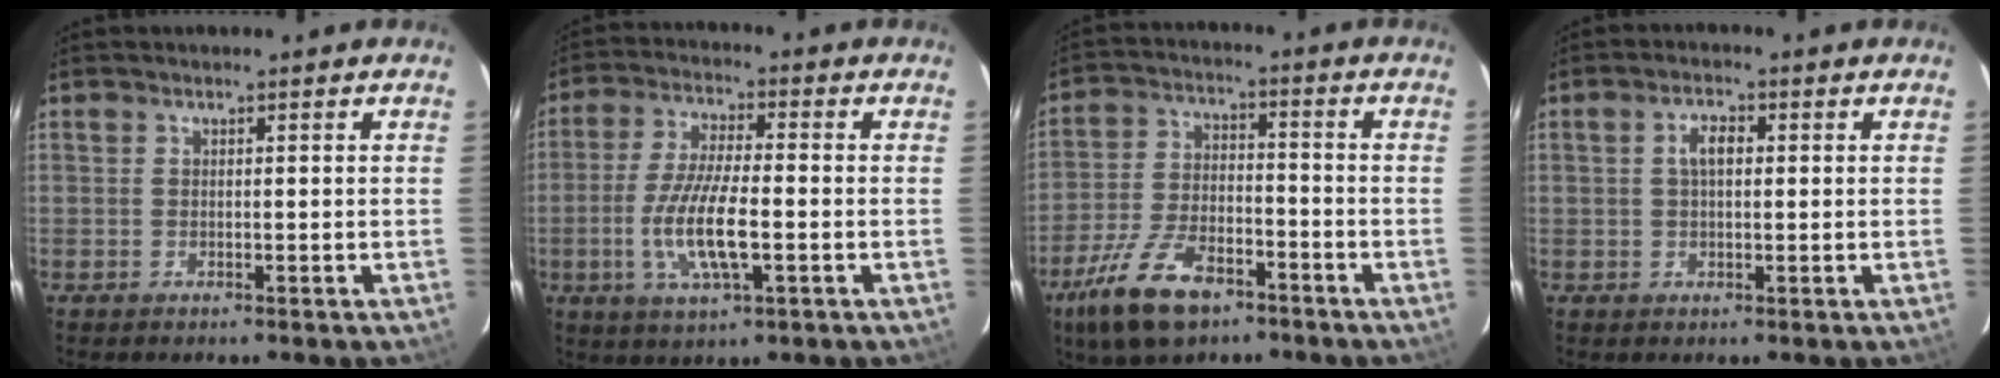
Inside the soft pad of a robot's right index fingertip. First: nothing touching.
{"total": 11.3, "force": [-2.9, 2.8, 10.6], "torque": [-0.215, -0.008, -0.055]}
{"total": 14.4, "force": [-9.1, 6.4, 9.2], "torque": [-0.207, -0.019, -0.164]}
{"total": 3.3, "force": [0.6, 1.7, 2.8], "torque": [-0.051, 0.011, 0.012]}